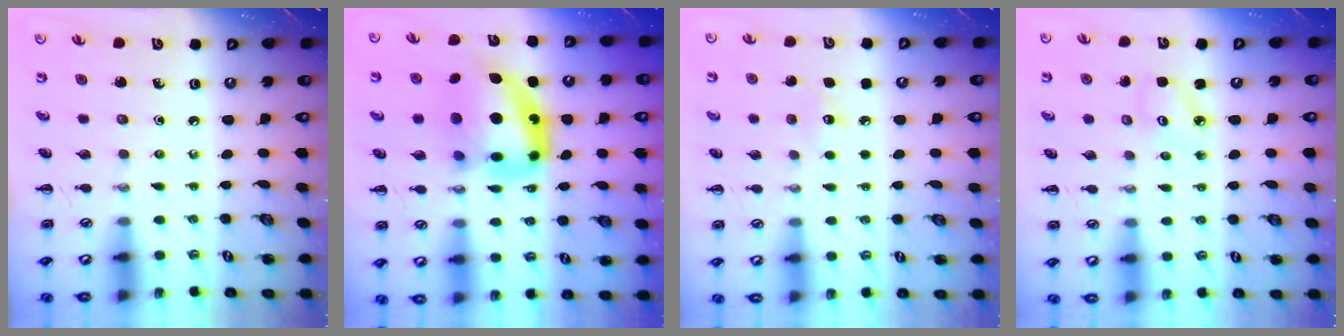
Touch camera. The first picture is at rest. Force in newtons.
{"total": 16.0, "press": 15.5, "slide": 3.9}
{"total": 5.8, "press": 5.7, "slide": 1.5}
{"total": 3.1, "press": 3.1, "slide": 0.5}